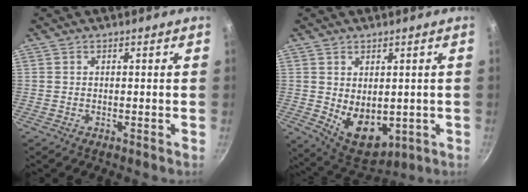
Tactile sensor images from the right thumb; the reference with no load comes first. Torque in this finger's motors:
{"motor_torque": [-0.33, 0.78, 0.23, 0.12, 0.08]}